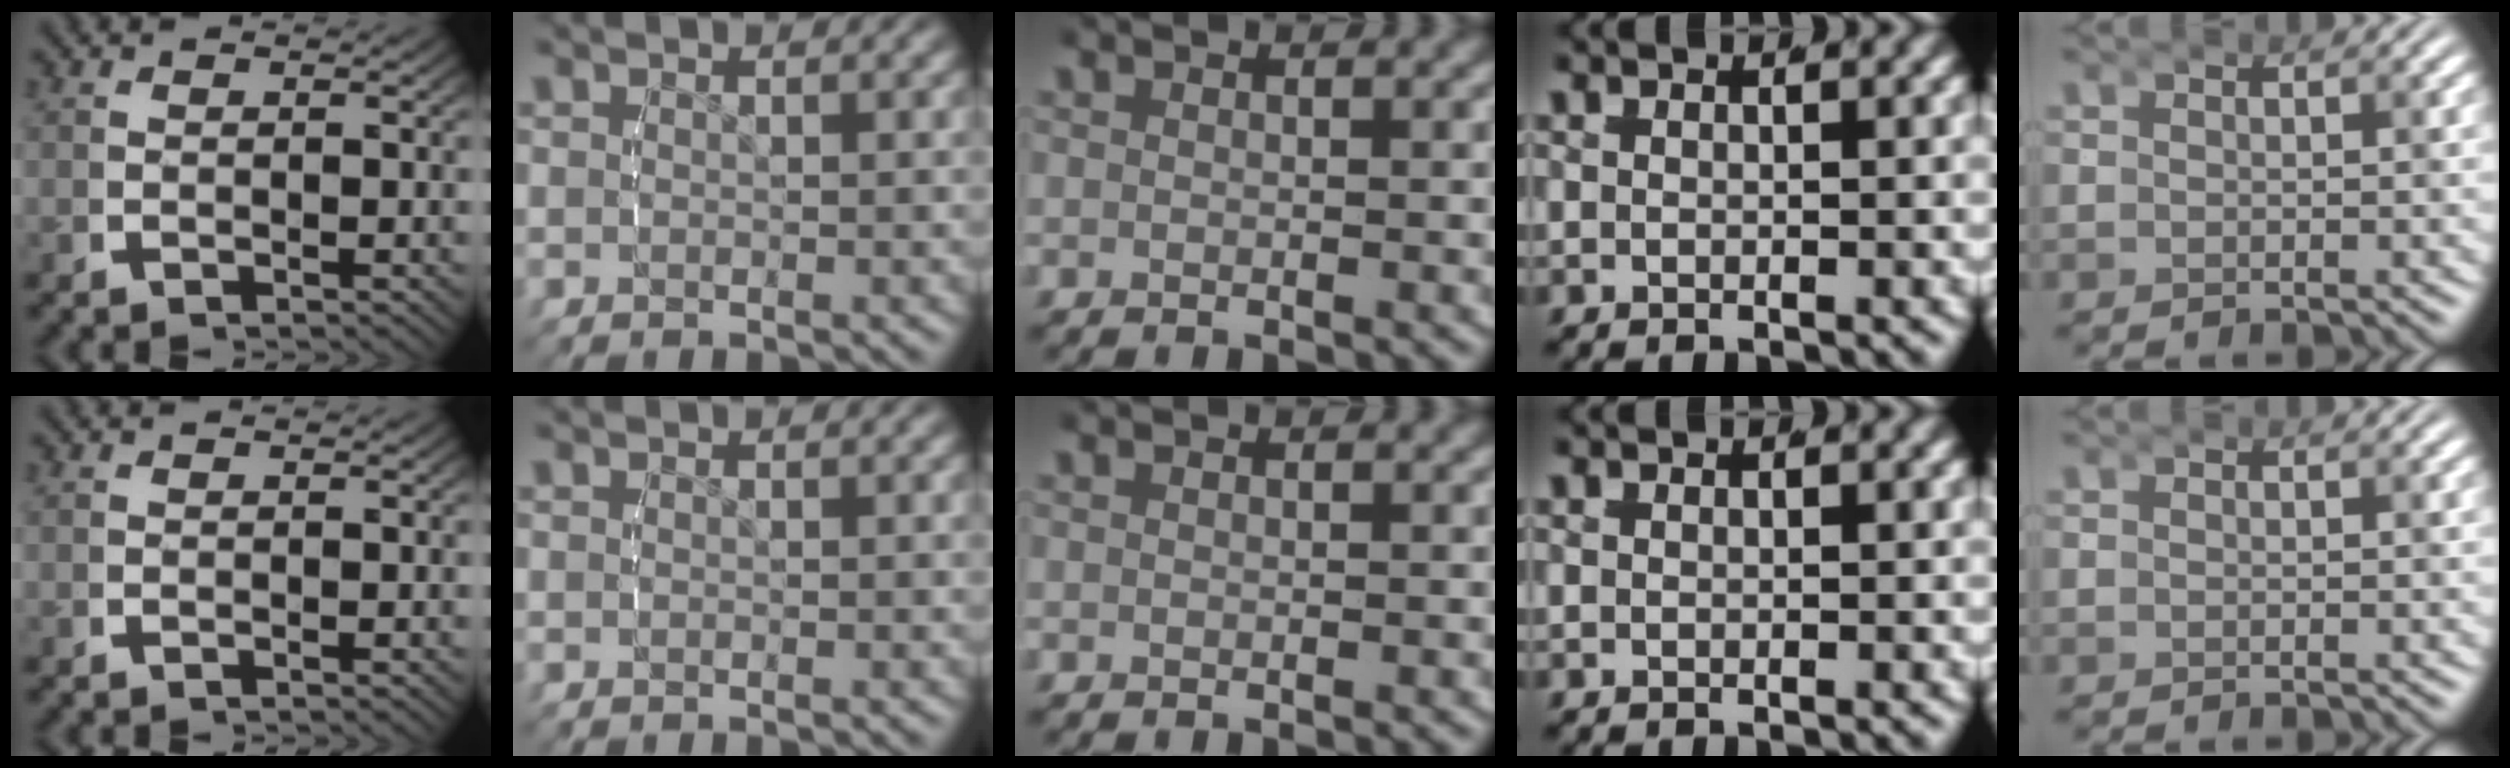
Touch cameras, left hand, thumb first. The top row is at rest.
{}